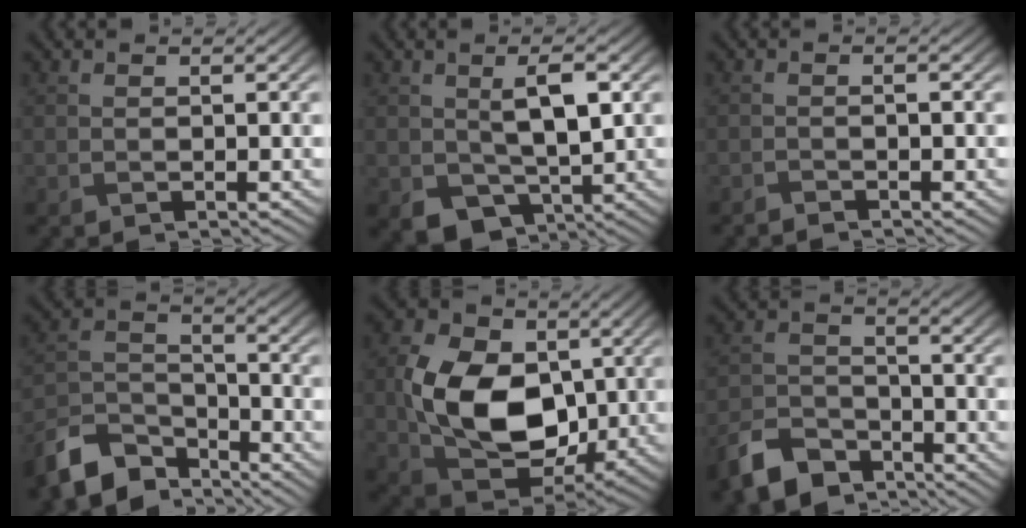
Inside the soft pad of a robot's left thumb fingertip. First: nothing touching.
{"total": 7.2, "force": [-0.4, 4.4, 5.7], "torque": [-0.106, -0.011, 0.005]}
{"total": 1.2, "force": [-1.2, -0.1, 0.3], "torque": [-0.010, 0.002, -0.025]}
{"total": 10.3, "force": [-7.9, 4.8, 4.5], "torque": [-0.106, -0.011, -0.158]}
{"total": 13.8, "force": [-0.3, 9.3, 10.2], "torque": [-0.208, -0.005, -0.007]}
{"total": 8.7, "force": [-6.5, 4.4, 3.9], "torque": [-0.096, -0.017, -0.132]}